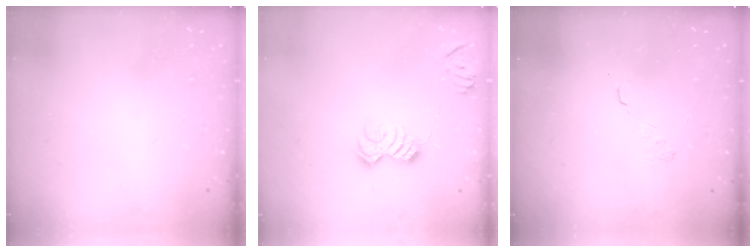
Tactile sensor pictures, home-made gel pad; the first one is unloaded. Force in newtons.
{"total": 7.5, "press": 7.5, "slide": 0.6}
{"total": 2.3, "press": 1.8, "slide": 1.4}